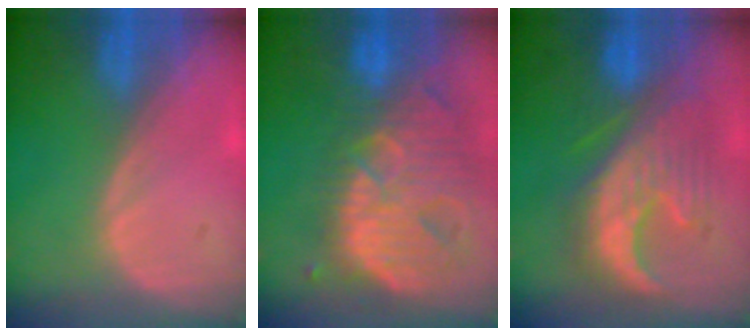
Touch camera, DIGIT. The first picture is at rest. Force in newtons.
{"total": 13.7, "press": 11.6, "slide": 7.3}
{"total": 10.0, "press": 9.8, "slide": 1.9}